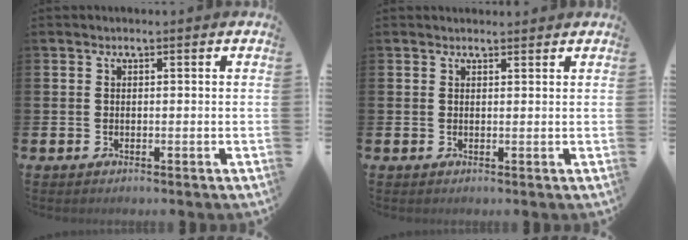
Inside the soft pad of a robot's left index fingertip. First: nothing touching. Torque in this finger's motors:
{"motor_torque": [-0.16, -0.46, -0.15, -0.01]}